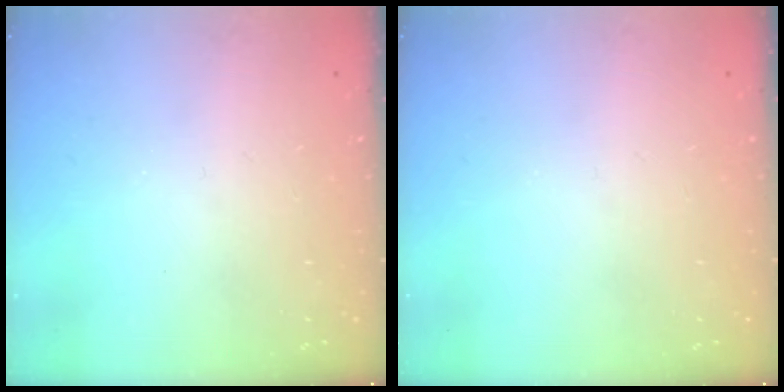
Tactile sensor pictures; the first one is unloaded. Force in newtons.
{"total": 0.0}